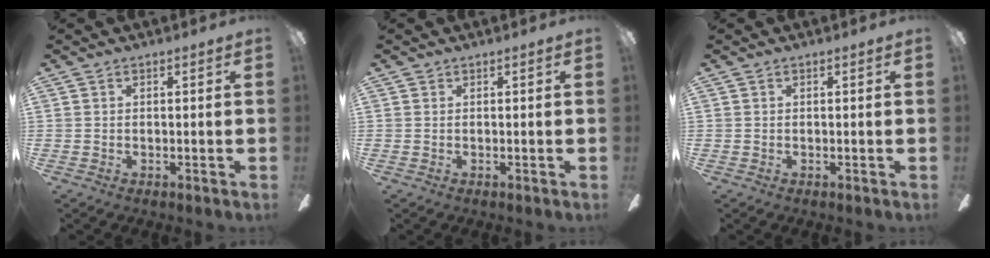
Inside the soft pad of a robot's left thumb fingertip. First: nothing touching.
{"total": 0.0}
{"total": 0.0}